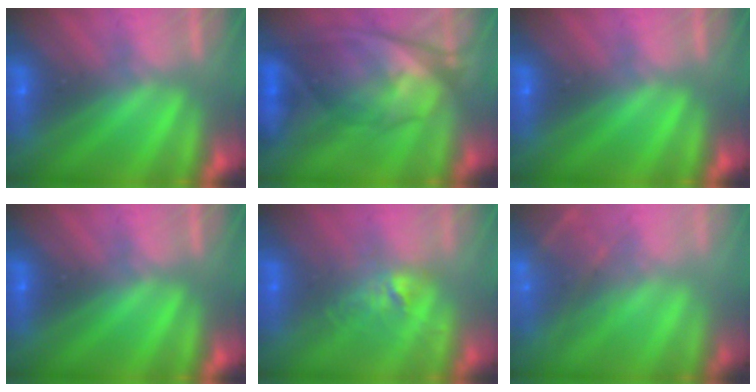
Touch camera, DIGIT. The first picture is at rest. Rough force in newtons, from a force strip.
{"total": 11.2}
{"total": 0.0}
{"total": 0.0}
{"total": 2.9}
{"total": 7.4}